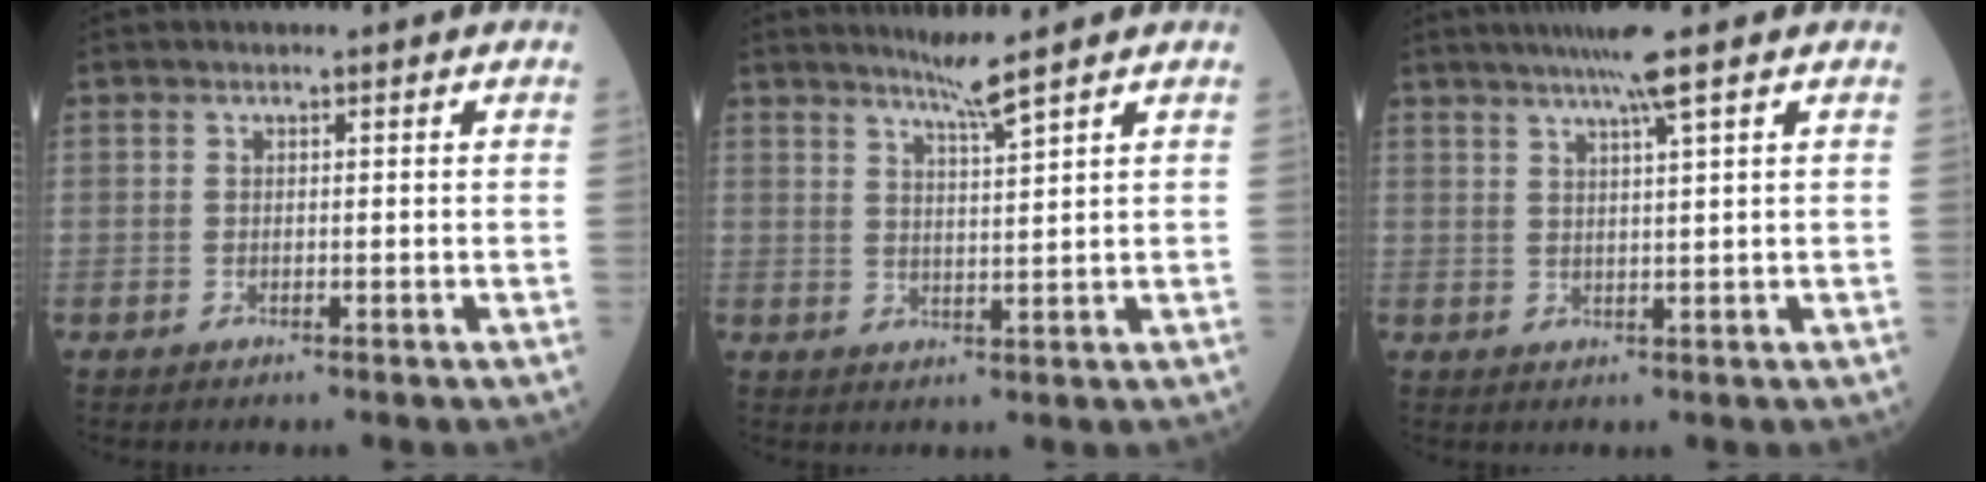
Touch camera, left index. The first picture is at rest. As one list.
[{"total": 3.8, "force": [3.1, -1.3, 1.8], "torque": [-0.035, -0.011, 0.063]}, {"total": 5.2, "force": [3.6, -1.2, 3.5], "torque": [-0.061, 0.008, 0.064]}]